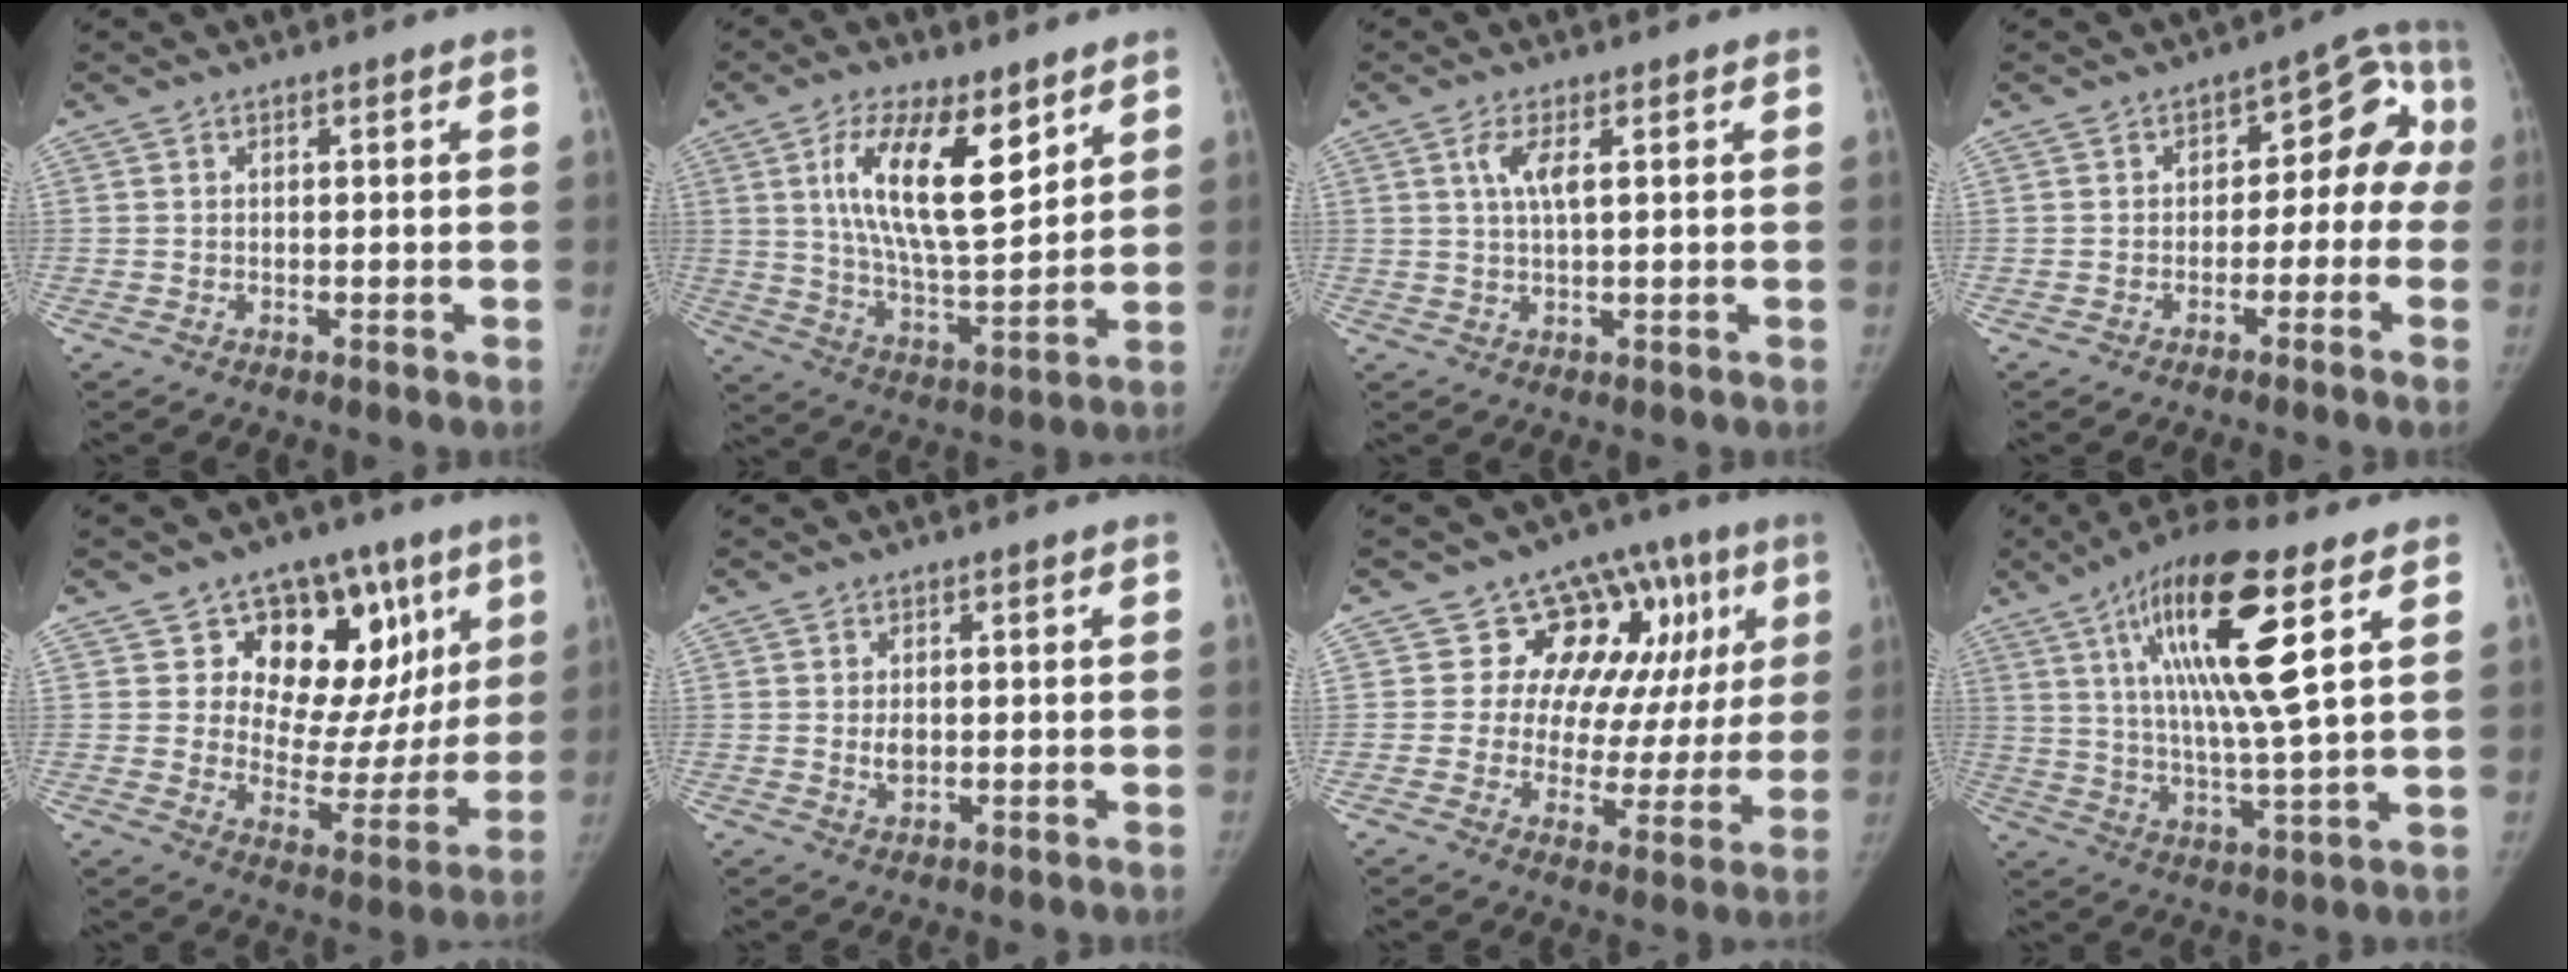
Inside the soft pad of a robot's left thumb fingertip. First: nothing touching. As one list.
[{"total": 16.3, "force": [7.1, 6.5, 13.2], "torque": [-0.207, -0.040, 0.132]}, {"total": 3.7, "force": [1.1, 1.0, 3.3], "torque": [-0.076, -0.001, 0.023]}, {"total": 9.9, "force": [-1.7, 6.7, 7.1], "torque": [-0.033, 0.050, -0.034]}, {"total": 19.3, "force": [8.4, 13.2, 11.2], "torque": [-0.070, -0.018, 0.126]}, {"total": 2.4, "force": [0.0, 1.6, 1.8], "torque": [-0.023, -0.003, 0.002]}, {"total": 15.9, "force": [5.6, 11.7, 9.1], "torque": [-0.041, 0.008, 0.076]}, {"total": 18.7, "force": [7.2, 3.4, 16.9], "torque": [-0.312, -0.021, 0.122]}]